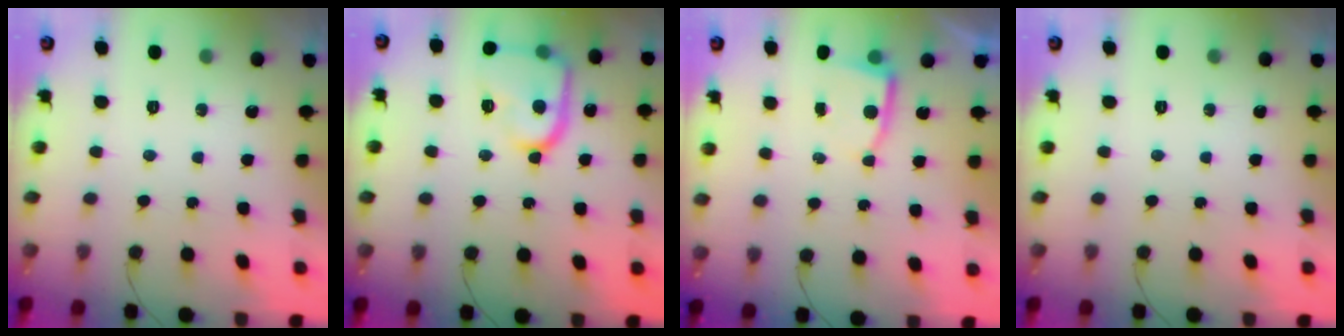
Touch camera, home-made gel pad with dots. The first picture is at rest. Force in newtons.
{"total": 16.4, "press": 16.3, "slide": 1.4}
{"total": 3.1, "press": 3.0, "slide": 0.3}
{"total": 0.0}